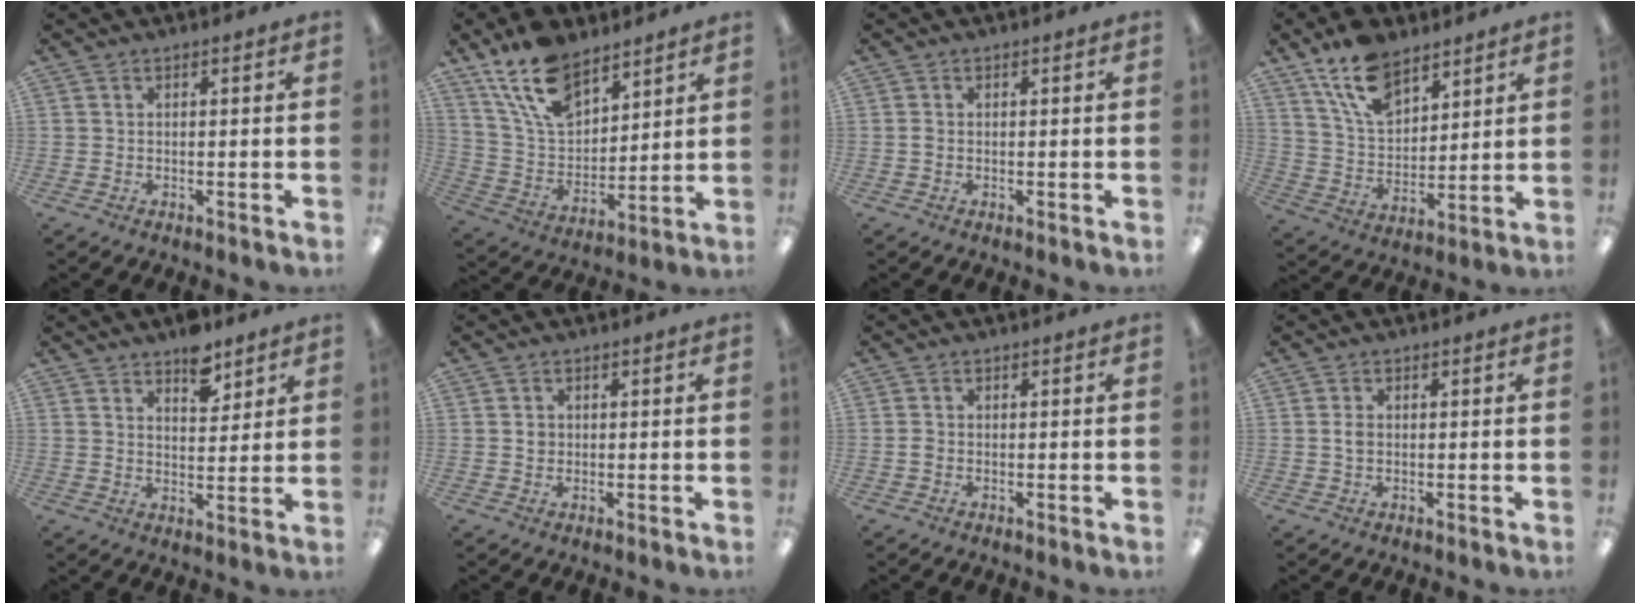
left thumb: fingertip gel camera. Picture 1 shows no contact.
{"total": 16.3, "force": [10.9, 8.6, 8.5], "torque": [-0.165, -0.044, 0.205]}
{"total": 0.8, "force": [-0.1, 0.6, 0.6], "torque": [-0.011, 0.003, -0.003]}
{"total": 13.9, "force": [9.4, 7.4, 7.1], "torque": [-0.132, -0.036, 0.175]}
{"total": 6.8, "force": [5.1, 3.5, 2.9], "torque": [-0.024, -0.030, 0.086]}
{"total": 1.6, "force": [0.3, 1.4, 0.7], "torque": [-0.007, 0.004, 0.001]}
{"total": 0.9, "force": [-0.2, 0.8, 0.4], "torque": [-0.008, 0.004, -0.005]}
{"total": 2.1, "force": [0.2, 1.3, 1.6], "torque": [-0.031, 0.004, 0.002]}